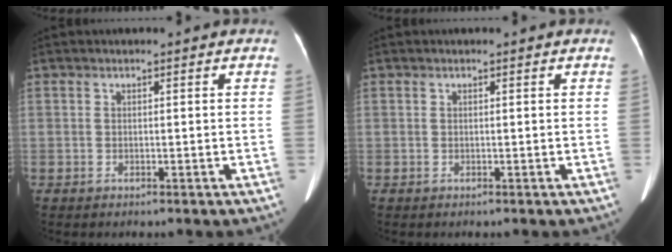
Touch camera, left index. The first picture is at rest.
{"total": 0.0}